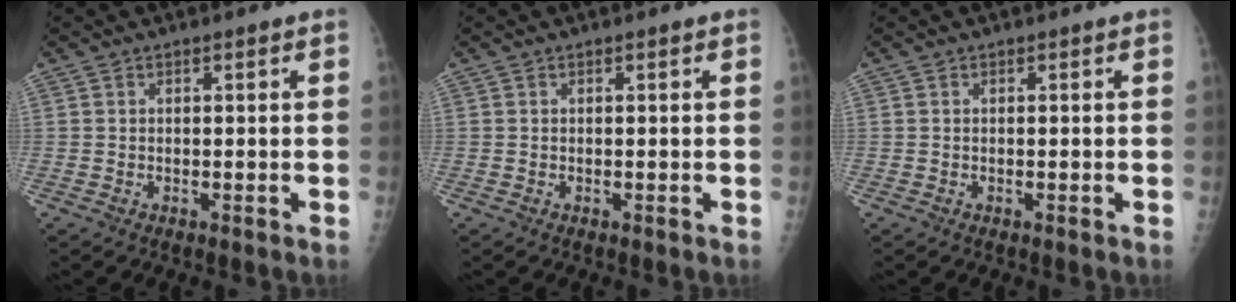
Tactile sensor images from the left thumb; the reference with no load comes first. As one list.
[{"total": 0.0}, {"total": 0.0}]